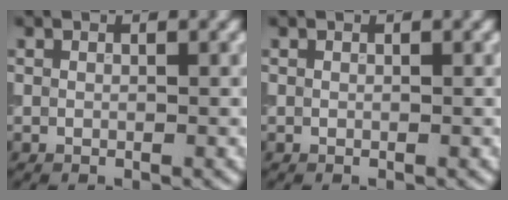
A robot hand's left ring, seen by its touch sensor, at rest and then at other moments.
{"total": 0.0}